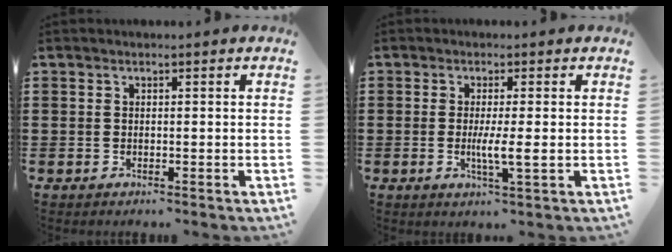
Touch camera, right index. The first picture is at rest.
{"total": 3.9, "force": [-0.4, 0.1, 3.9], "torque": [-0.069, -0.007, -0.009]}